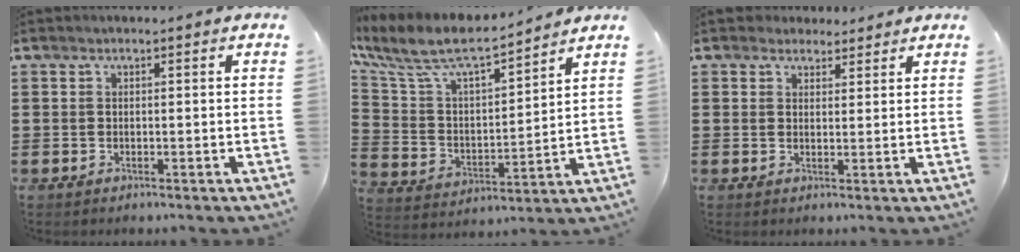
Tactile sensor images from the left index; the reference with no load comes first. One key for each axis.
{"total": 8.6, "fx": 7.2, "fy": 2.0, "fz": 4.1, "tx": -0.113, "ty": -0.043, "tz": 0.122}
{"total": 2.7, "fx": 2.2, "fy": 1.6, "fz": 0.1, "tx": -0.001, "ty": 0.005, "tz": 0.040}